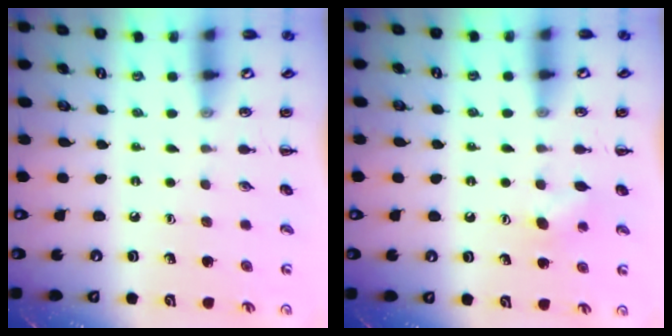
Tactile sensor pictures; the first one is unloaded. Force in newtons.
{"total": 4.9, "press": 4.8, "slide": 0.8}